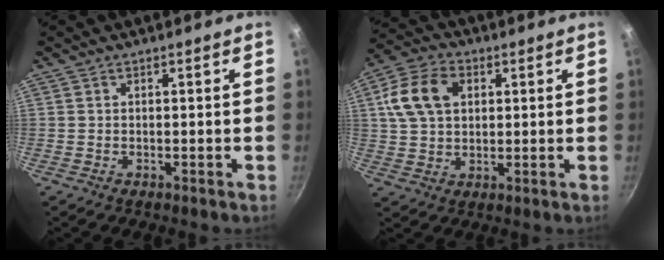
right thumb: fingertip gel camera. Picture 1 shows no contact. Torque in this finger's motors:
{"motor_torque": [-0.27, 0.38, 0.13, -0.09, 0.25]}